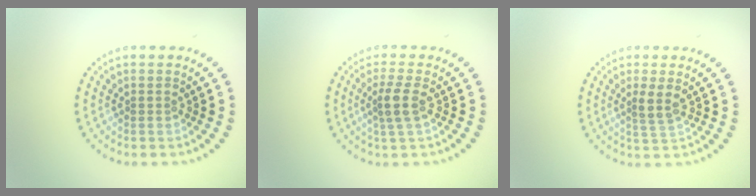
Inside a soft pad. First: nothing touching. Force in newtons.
{"total": 2.2, "press": 1.8, "slide": 1.3}
{"total": 1.9, "press": 1.5, "slide": 1.2}